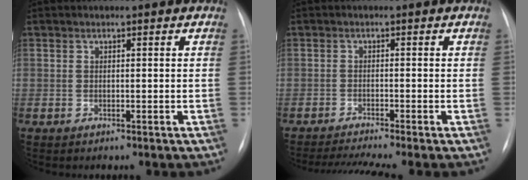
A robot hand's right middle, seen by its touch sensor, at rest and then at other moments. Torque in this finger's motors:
{"motor_torque": [0.32, -0.33, 0.03, 0.02]}